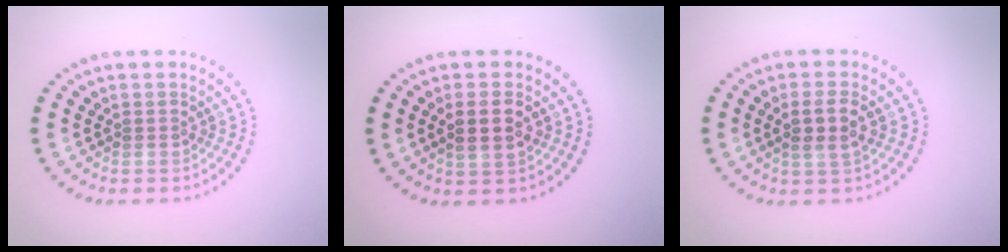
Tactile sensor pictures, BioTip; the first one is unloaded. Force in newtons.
{"total": 2.8, "press": 2.7, "slide": 0.7}
{"total": 2.6, "press": 2.4, "slide": 0.9}